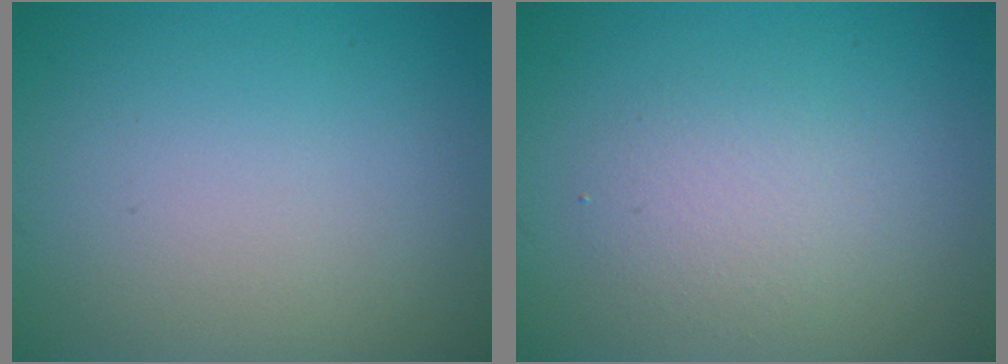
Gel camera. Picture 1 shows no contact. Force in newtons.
{"total": 2.2, "press": 2.2, "slide": 0.1}